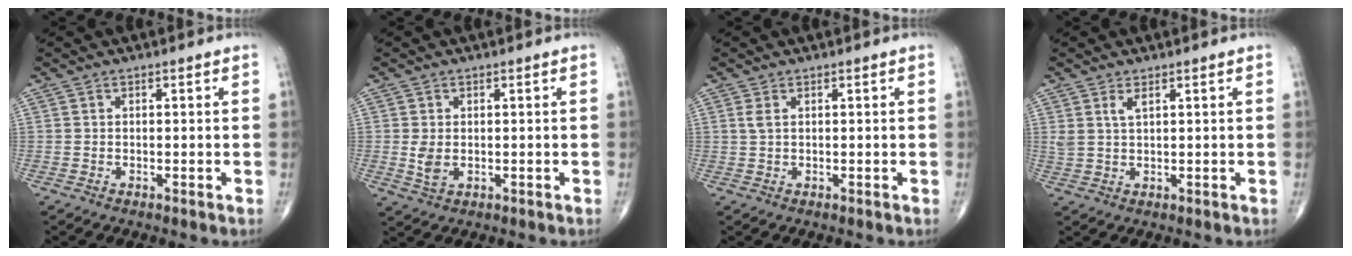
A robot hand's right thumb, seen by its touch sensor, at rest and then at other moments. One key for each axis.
{"total": 3.0, "fx": -0.1, "fy": 2.0, "fz": 2.3, "tx": -0.045, "ty": -0.007, "tz": 0.003}
{"total": 1.3, "fx": 0.5, "fy": 0.5, "fz": 1.1, "tx": -0.030, "ty": 0.007, "tz": 0.015}
{"total": 2.4, "fx": 1.3, "fy": 0.8, "fz": 1.9, "tx": -0.044, "ty": -0.004, "tz": 0.033}